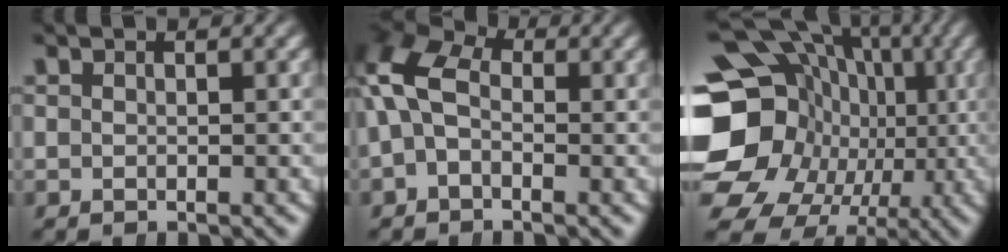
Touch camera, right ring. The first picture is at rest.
{"total": 6.8, "force": [1.1, 5.4, 3.9], "torque": [-0.093, 0.011, 0.002]}
{"total": 20.5, "force": [-1.2, 17.4, 10.7], "torque": [-0.209, -0.057, -0.014]}